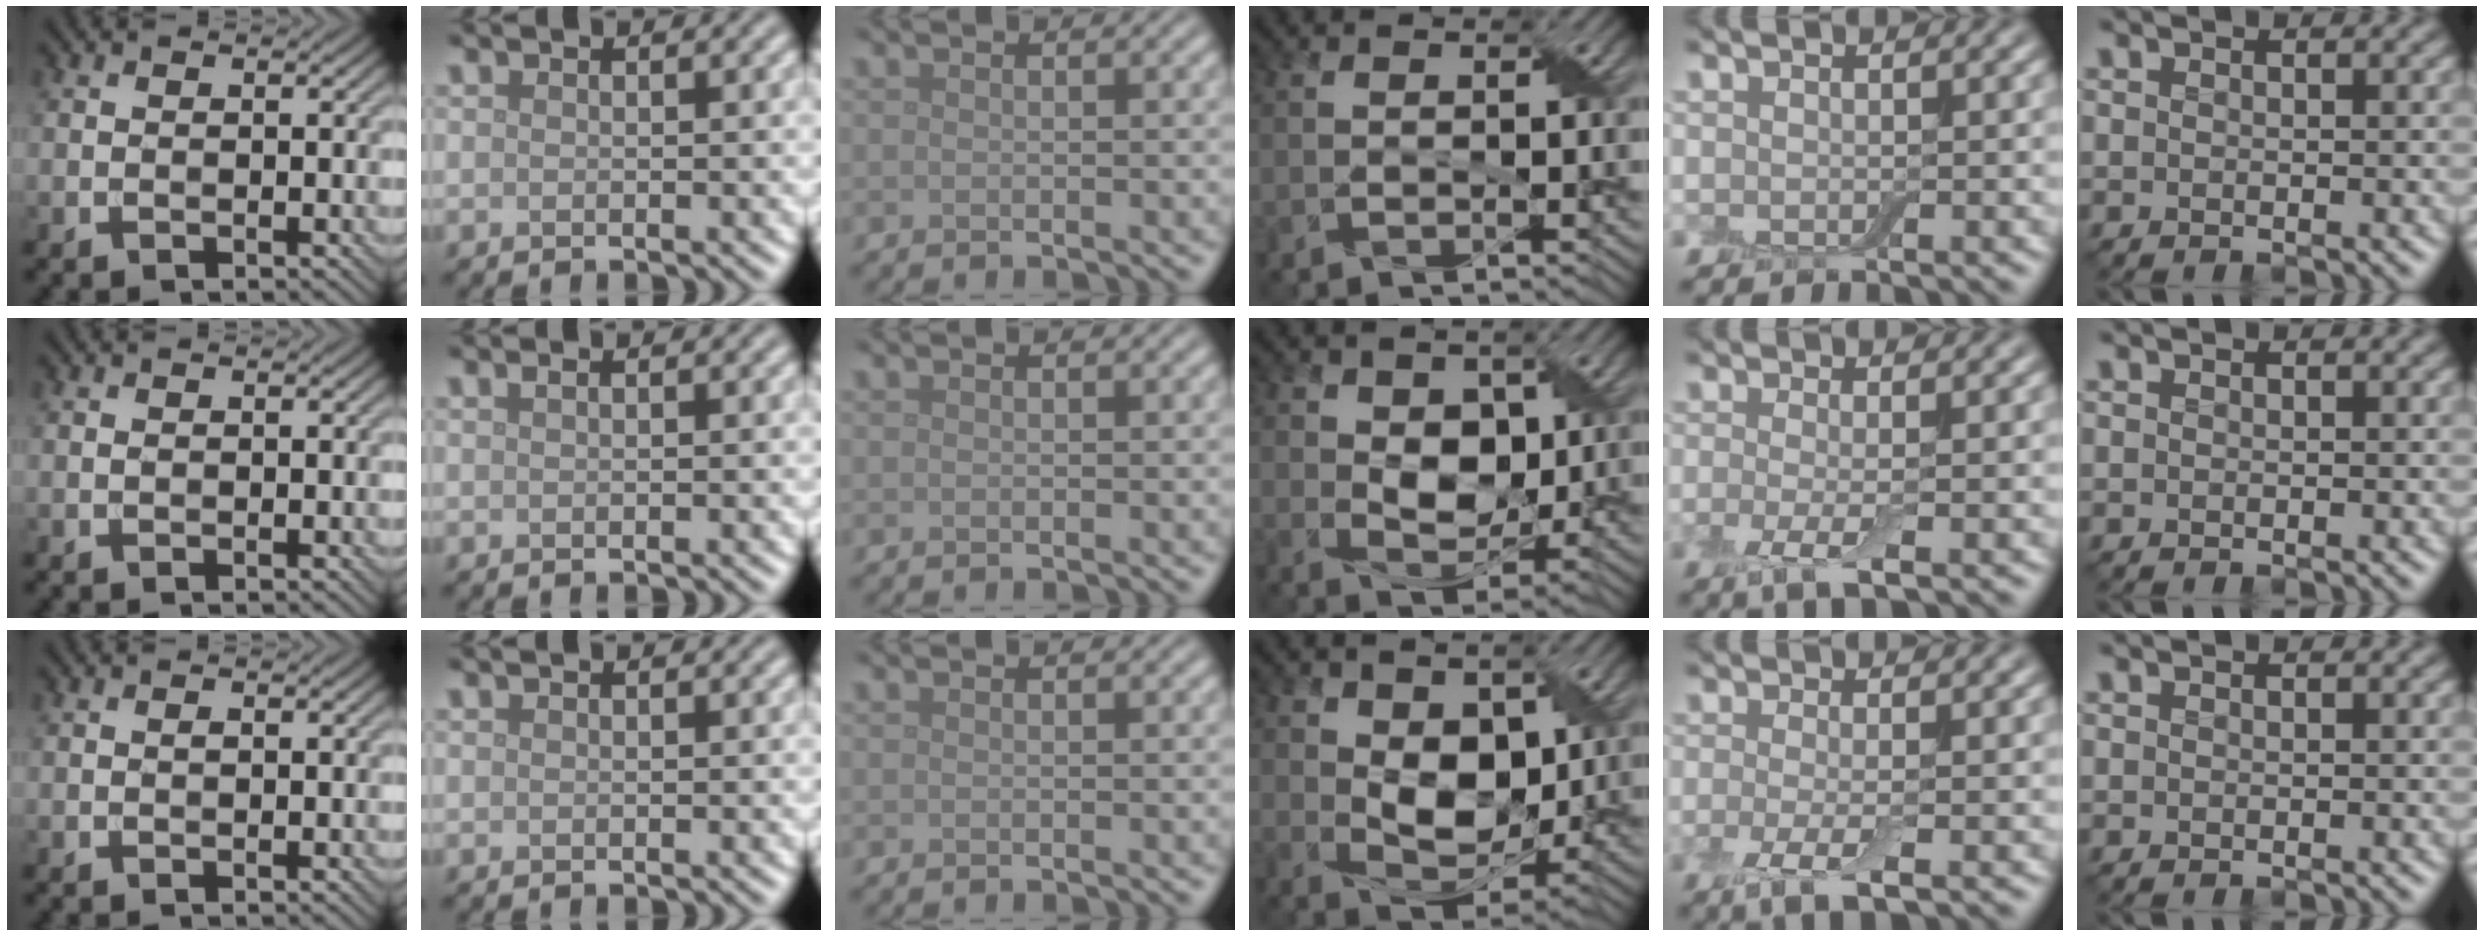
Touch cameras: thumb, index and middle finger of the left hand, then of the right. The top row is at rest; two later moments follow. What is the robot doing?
{"motion": "peel", "object": "small bumper sticker"}